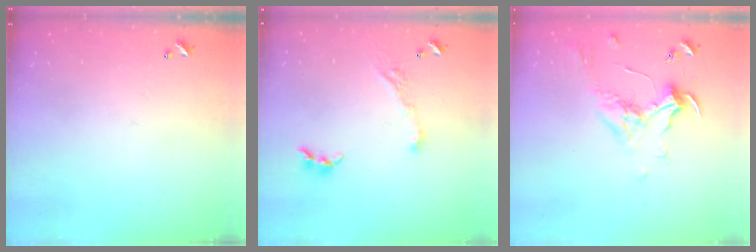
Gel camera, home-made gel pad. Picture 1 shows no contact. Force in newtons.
{"total": 3.7, "press": 3.7, "slide": 0.2}
{"total": 1.8, "press": 1.7, "slide": 0.8}